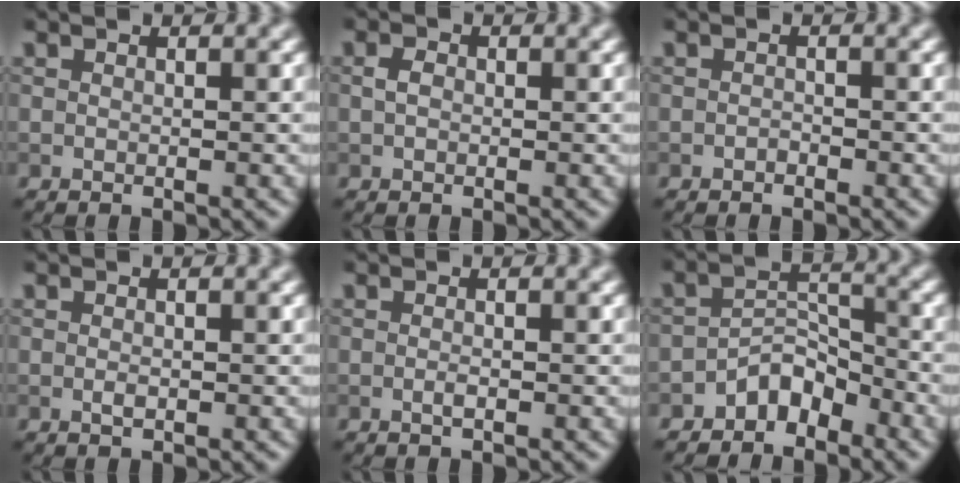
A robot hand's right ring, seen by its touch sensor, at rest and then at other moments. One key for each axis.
{"total": 1.1, "fx": 0.0, "fy": 0.8, "fz": 0.7, "tx": -0.015, "ty": 0.003, "tz": -0.003}
{"total": 0.5, "fx": -0.4, "fy": 0.3, "fz": 0.2, "tx": -0.002, "ty": 0.000, "tz": -0.008}
{"total": 0.6, "fx": -0.1, "fy": 0.3, "fz": 0.5, "tx": -0.013, "ty": -0.001, "tz": -0.002}
{"total": 0.7, "fx": -0.2, "fy": 0.2, "fz": 0.6, "tx": -0.014, "ty": -0.002, "tz": -0.005}
{"total": 3.3, "fx": -2.4, "fy": 1.8, "fz": 1.3, "tx": -0.015, "ty": 0.016, "tz": -0.046}